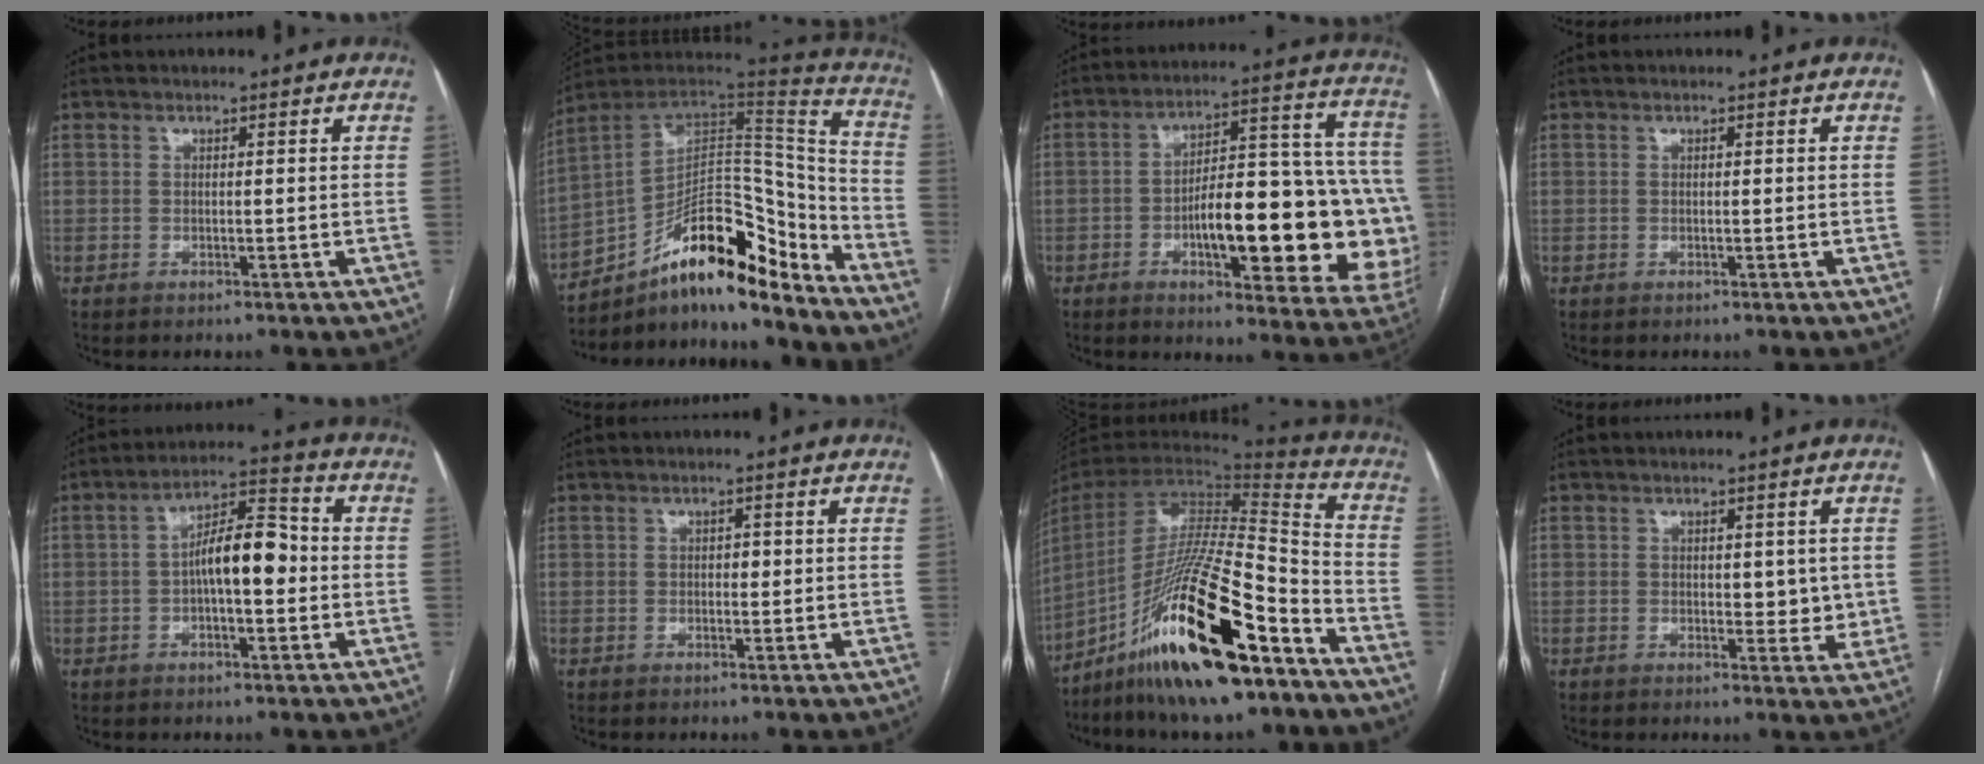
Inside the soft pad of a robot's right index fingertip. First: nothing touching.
{"total": 21.0, "force": [-14.8, 6.0, 13.6], "torque": [-0.199, 0.045, -0.244]}
{"total": 25.3, "force": [-5.0, 7.0, 23.7], "torque": [-0.245, 0.031, -0.050]}
{"total": 0.0}
{"total": 9.1, "force": [-0.7, 3.0, 8.5], "torque": [-0.148, 0.030, -0.013]}
{"total": 1.0, "force": [0.0, 0.7, 0.8], "torque": [-0.008, 0.002, -0.001]}
{"total": 23.6, "force": [-14.8, 3.6, 18.0], "torque": [-0.332, -0.015, -0.260]}
{"total": 3.6, "force": [0.4, 2.1, 2.9], "torque": [-0.031, -0.004, 0.007]}